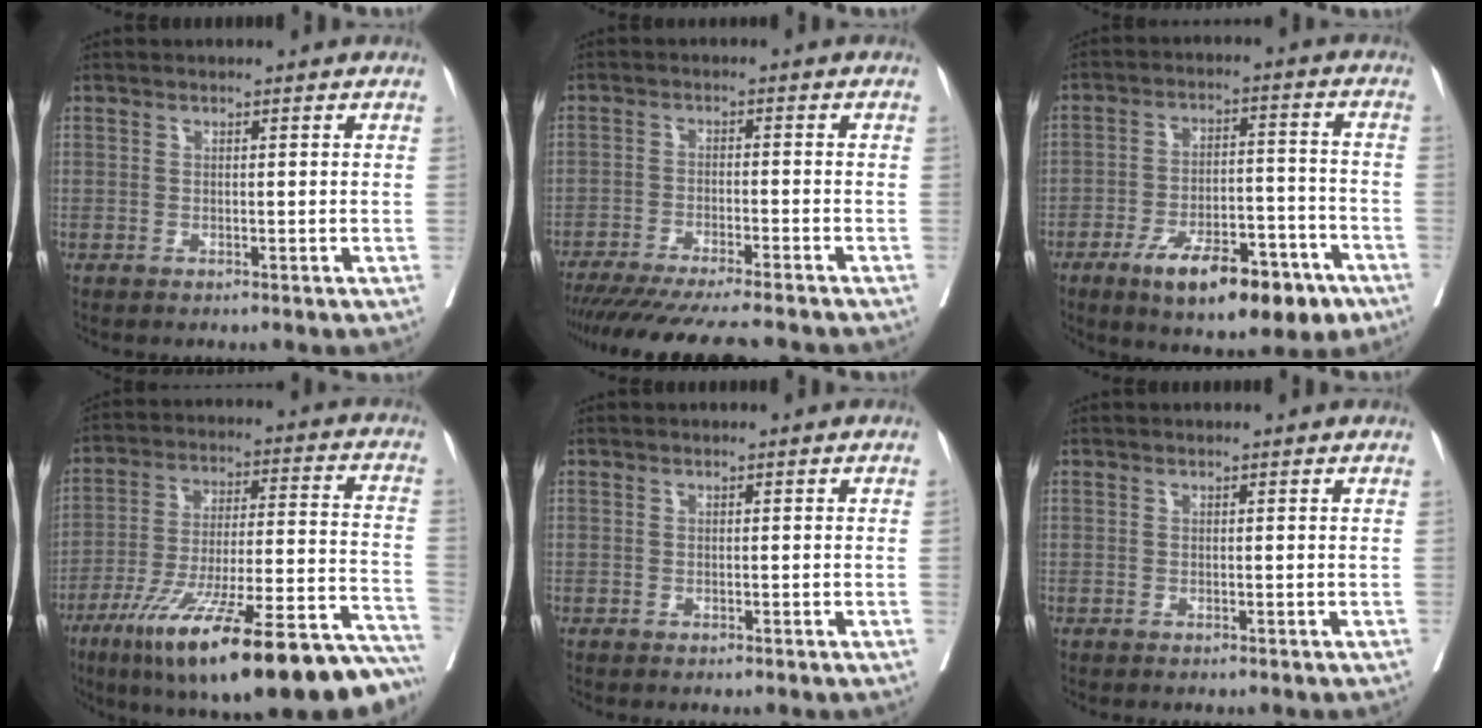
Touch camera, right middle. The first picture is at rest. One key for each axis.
{"total": 17.4, "fx": -15.5, "fy": 0.8, "fz": 7.9, "tx": -0.125, "ty": -0.046, "tz": -0.222}
{"total": 14.9, "fx": -8.8, "fy": 5.2, "fz": 10.8, "tx": -0.142, "ty": 0.009, "tz": -0.127}
{"total": 28.5, "fx": -20.6, "fy": 4.1, "fz": 19.3, "tx": -0.230, "ty": 0.001, "tz": -0.314}
{"total": 0.0}
{"total": 0.0}